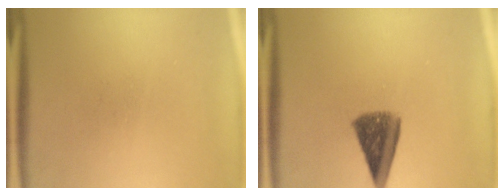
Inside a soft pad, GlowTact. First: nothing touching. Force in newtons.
{"total": 8.1}